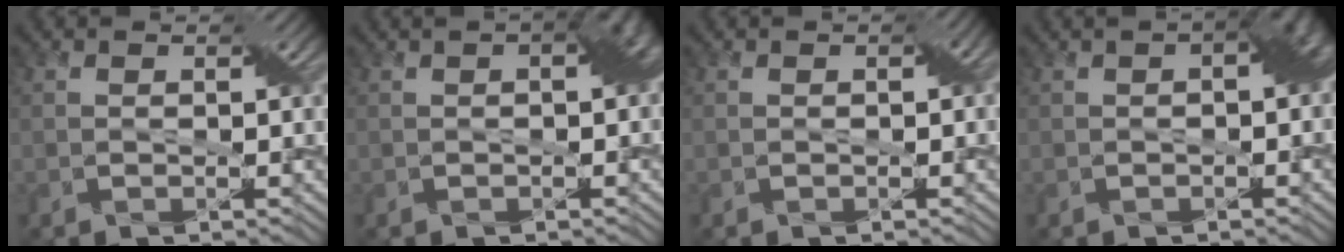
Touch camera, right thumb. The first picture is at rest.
{"total": 3.5, "force": [0.4, 1.5, 3.1], "torque": [-0.033, 0.013, 0.005]}
{"total": 1.0, "force": [0.0, 0.5, 0.8], "torque": [-0.010, 0.002, -0.001]}
{"total": 4.3, "force": [0.3, 2.1, 3.7], "torque": [-0.044, 0.009, 0.004]}